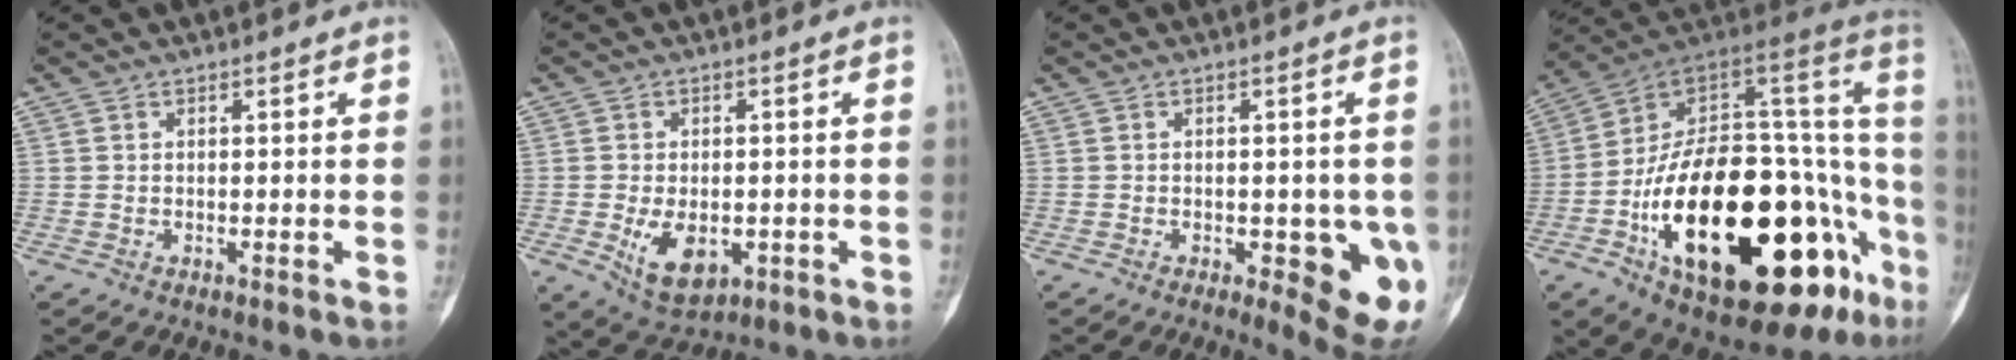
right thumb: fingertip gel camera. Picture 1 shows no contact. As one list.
[{"total": 8.2, "force": [-2.1, 5.0, 6.2], "torque": [-0.089, -0.005, -0.022]}, {"total": 11.2, "force": [-3.1, 4.4, 9.9], "torque": [-0.095, -0.011, -0.027]}, {"total": 37.4, "force": [-11.8, 16.7, 31.3], "torque": [-0.393, 0.057, -0.179]}]